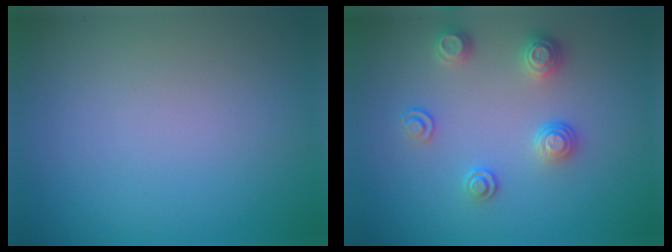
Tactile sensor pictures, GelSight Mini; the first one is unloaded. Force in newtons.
{"total": 2.6, "press": 2.6, "slide": 0.6}